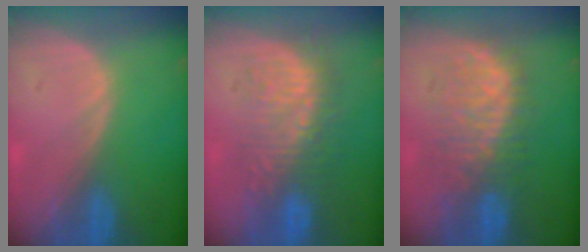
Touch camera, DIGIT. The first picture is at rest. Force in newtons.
{"total": 8.9, "press": 8.7, "slide": 1.9}
{"total": 8.9, "press": 8.6, "slide": 2.1}